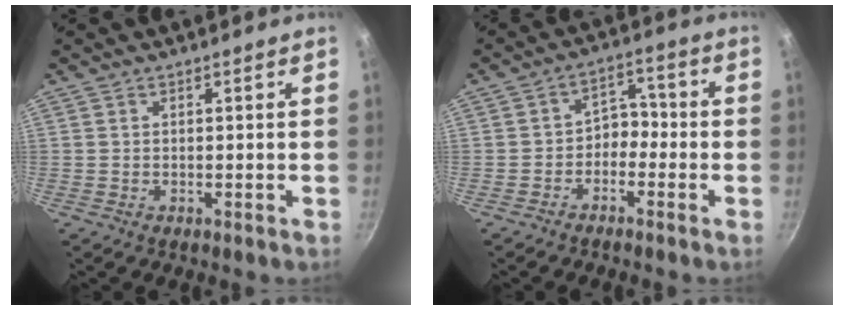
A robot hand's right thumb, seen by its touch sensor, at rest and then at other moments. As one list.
[{"total": 5.3, "force": [-2.0, 3.9, 3.0], "torque": [-0.021, 0.036, -0.047]}]